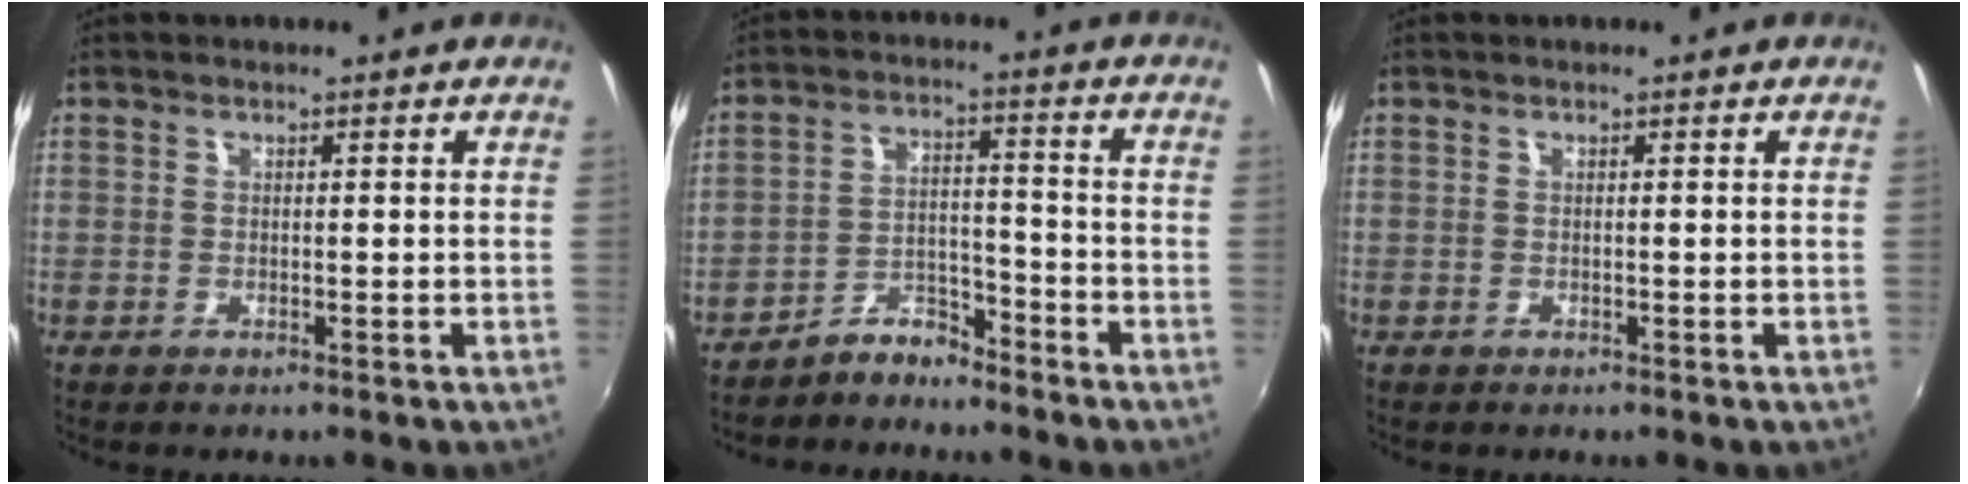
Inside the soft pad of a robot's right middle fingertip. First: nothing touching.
{"total": 5.7, "force": [-5.3, 1.6, 1.1], "torque": [-0.021, 0.018, -0.094]}
{"total": 0.0}